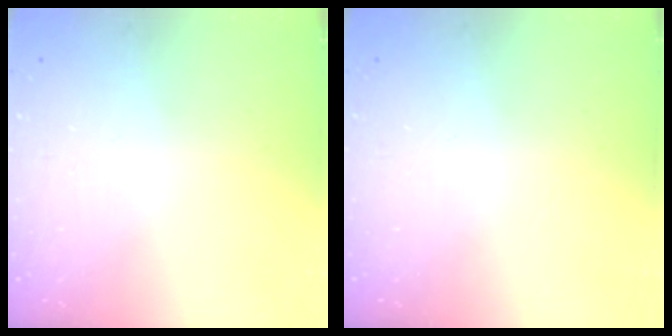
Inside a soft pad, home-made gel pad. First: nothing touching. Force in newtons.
{"total": 0.0}